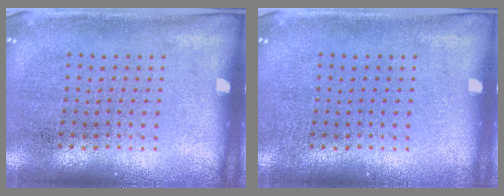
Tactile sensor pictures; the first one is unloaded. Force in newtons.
{"total": 0.0}